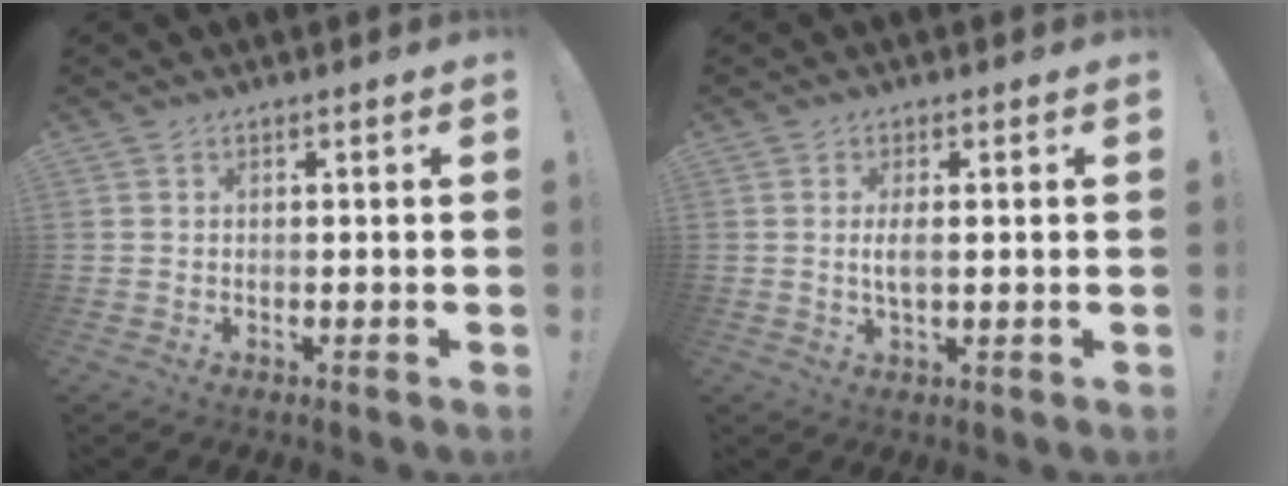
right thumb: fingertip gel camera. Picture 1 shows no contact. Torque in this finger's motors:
{"motor_torque": [0.16, 0.06, -0.13, 0.04, 0.03]}